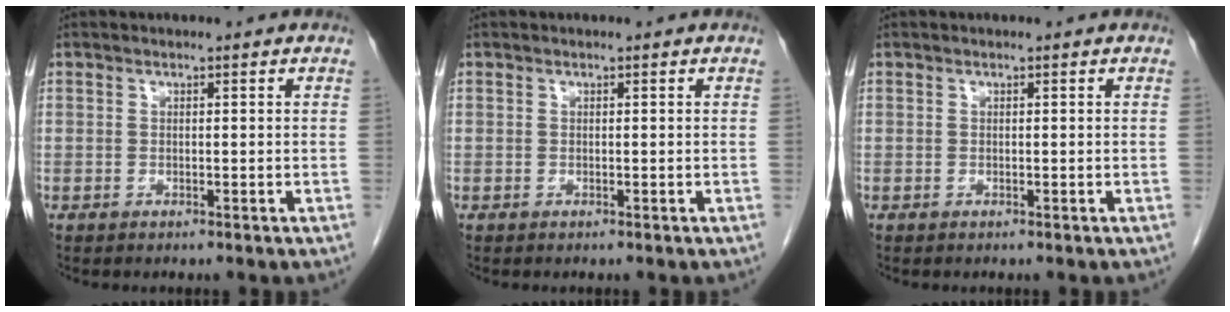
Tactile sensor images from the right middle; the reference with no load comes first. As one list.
[{"total": 0.0}, {"total": 0.0}]